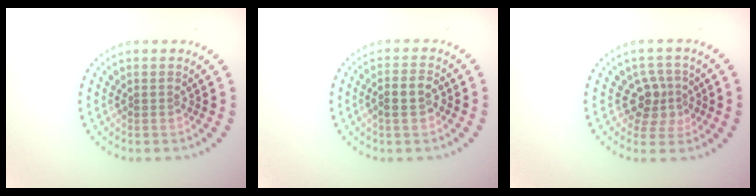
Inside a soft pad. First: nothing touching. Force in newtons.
{"total": 2.5, "press": 2.4, "slide": 0.8}
{"total": 2.9, "press": 2.4, "slide": 1.6}